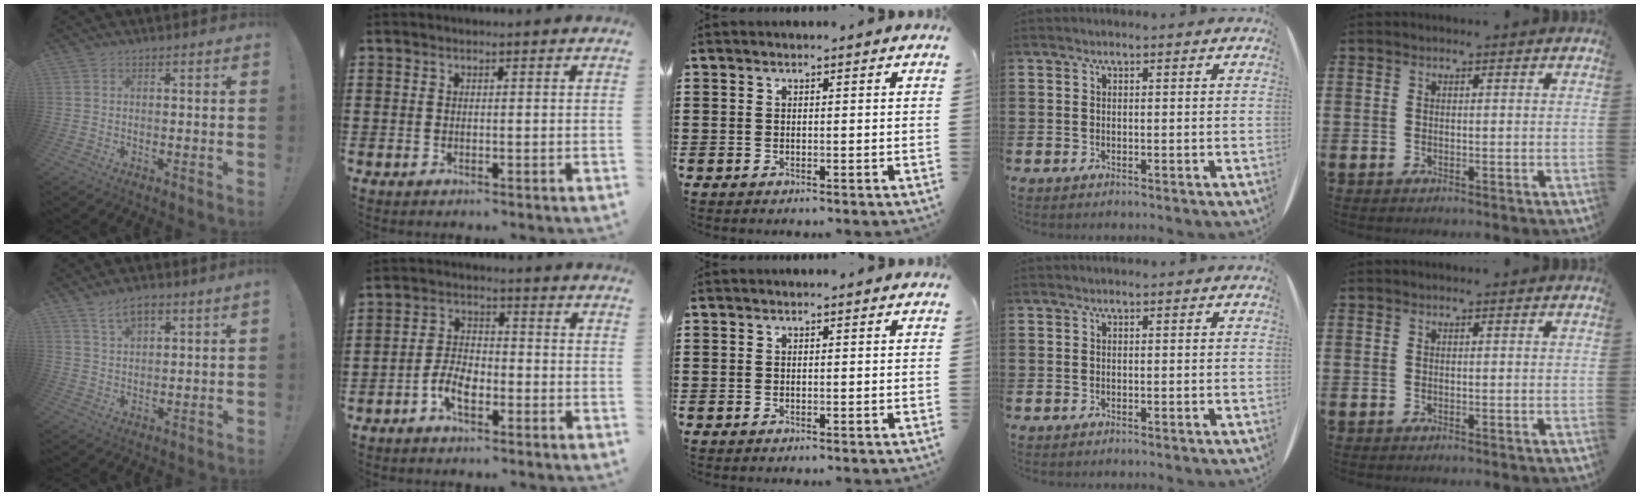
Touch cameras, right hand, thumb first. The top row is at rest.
{"thumb": {"total": 5.7, "force": [3.9, 1.9, 3.7], "torque": [-0.058, -0.015, 0.070]}, "index": {"total": 5.0, "force": [-2.6, 2.6, 3.5], "torque": [-0.090, 0.002, -0.056]}}